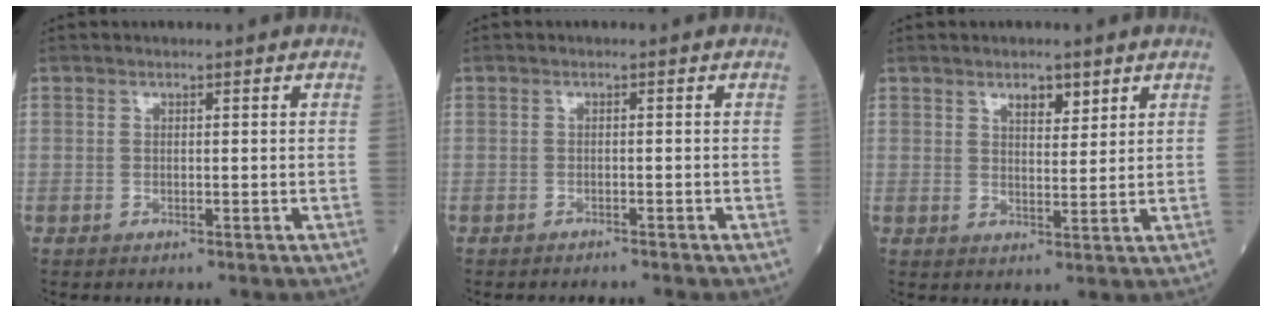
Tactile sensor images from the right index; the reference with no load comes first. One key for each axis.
{"total": 1.7, "fx": -1.6, "fy": 0.0, "fz": 0.5, "tx": -0.009, "ty": -0.001, "tz": -0.020}
{"total": 3.4, "fx": 2.3, "fy": 1.3, "fz": 2.1, "tx": -0.031, "ty": -0.003, "tz": 0.038}